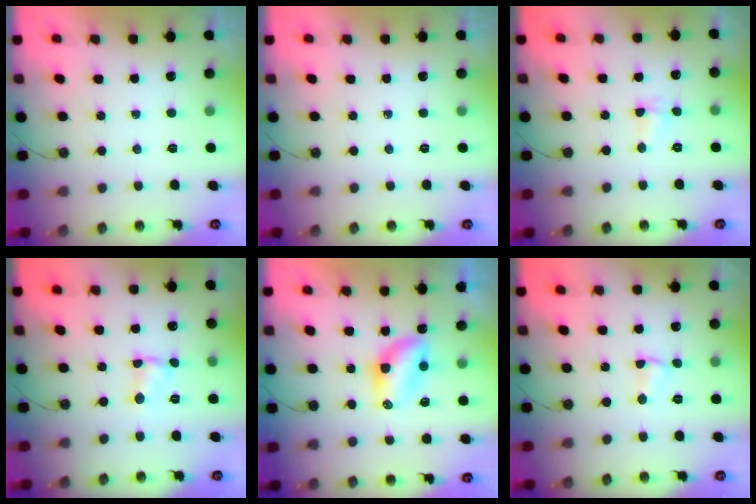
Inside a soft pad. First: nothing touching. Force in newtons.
{"total": 0.0}
{"total": 4.3, "press": 3.0, "slide": 3.1}
{"total": 2.2, "press": 2.1, "slide": 0.3}
{"total": 6.3, "press": 6.3, "slide": 0.4}
{"total": 2.5, "press": 2.4, "slide": 0.4}